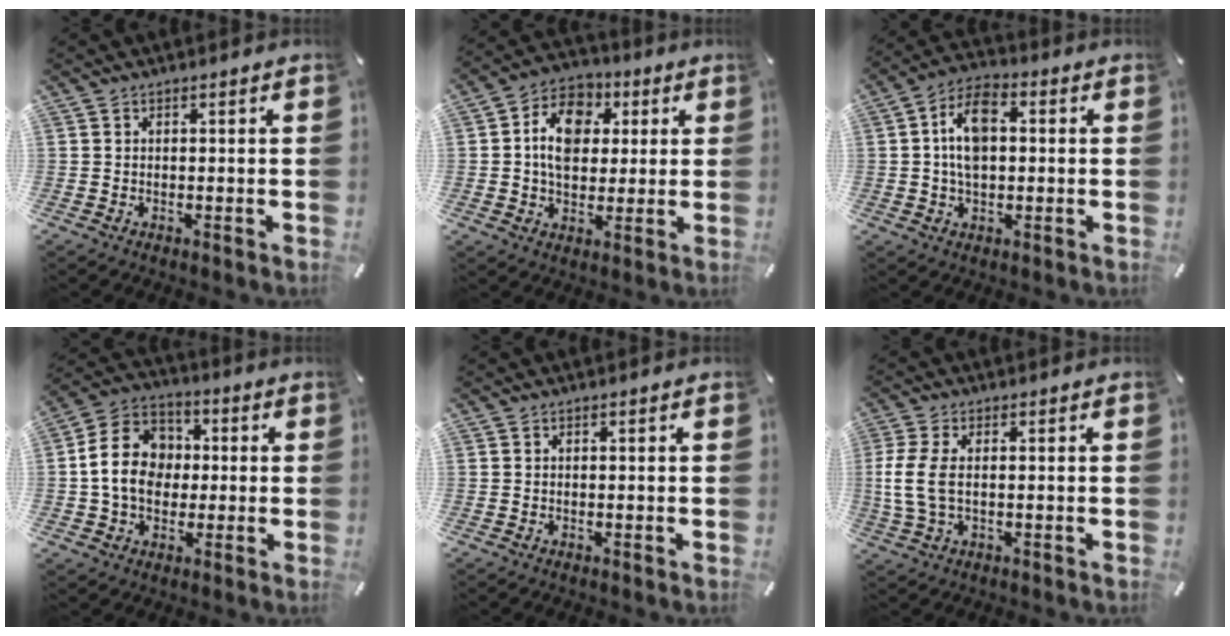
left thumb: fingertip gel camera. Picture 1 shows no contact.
{"total": 11.2, "force": [1.5, 9.1, 6.4], "torque": [-0.102, 0.014, 0.027]}
{"total": 9.7, "force": [0.7, 6.0, 7.5], "torque": [-0.134, 0.009, 0.013]}
{"total": 13.5, "force": [-0.2, 11.6, 7.0], "torque": [-0.143, 0.025, -0.003]}
{"total": 0.0}
{"total": 7.1, "force": [0.3, 3.4, 6.3], "torque": [-0.138, -0.001, 0.005]}